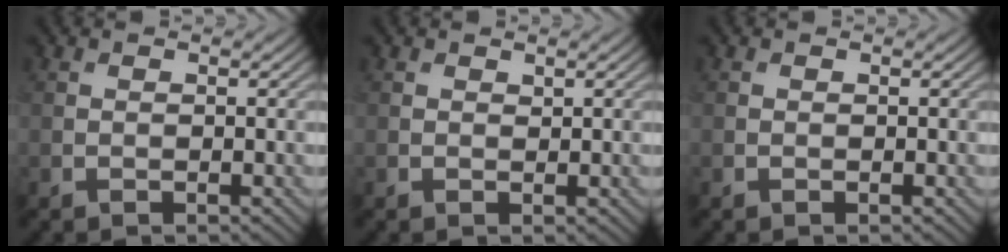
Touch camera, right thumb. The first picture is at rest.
{"total": 0.5, "force": [0.4, 0.3, 0.2], "torque": [0.000, 0.000, 0.007]}
{"total": 0.0}